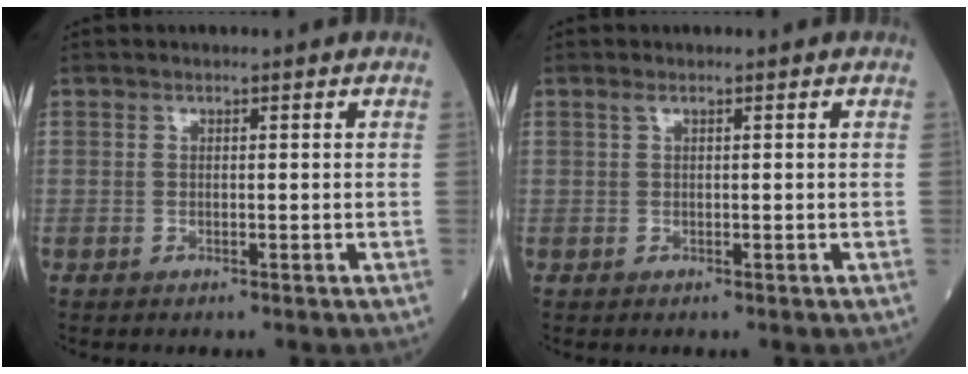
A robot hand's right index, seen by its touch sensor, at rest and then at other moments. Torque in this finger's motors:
{"motor_torque": [0.14, 0.07, 0.08, 0.02]}